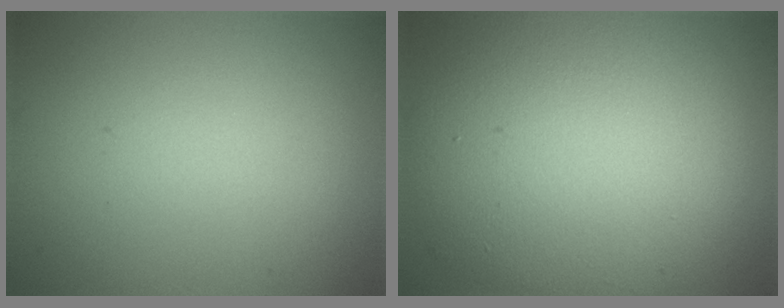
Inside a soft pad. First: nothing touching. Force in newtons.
{"total": 13.1, "press": 13.1, "slide": 0.4}